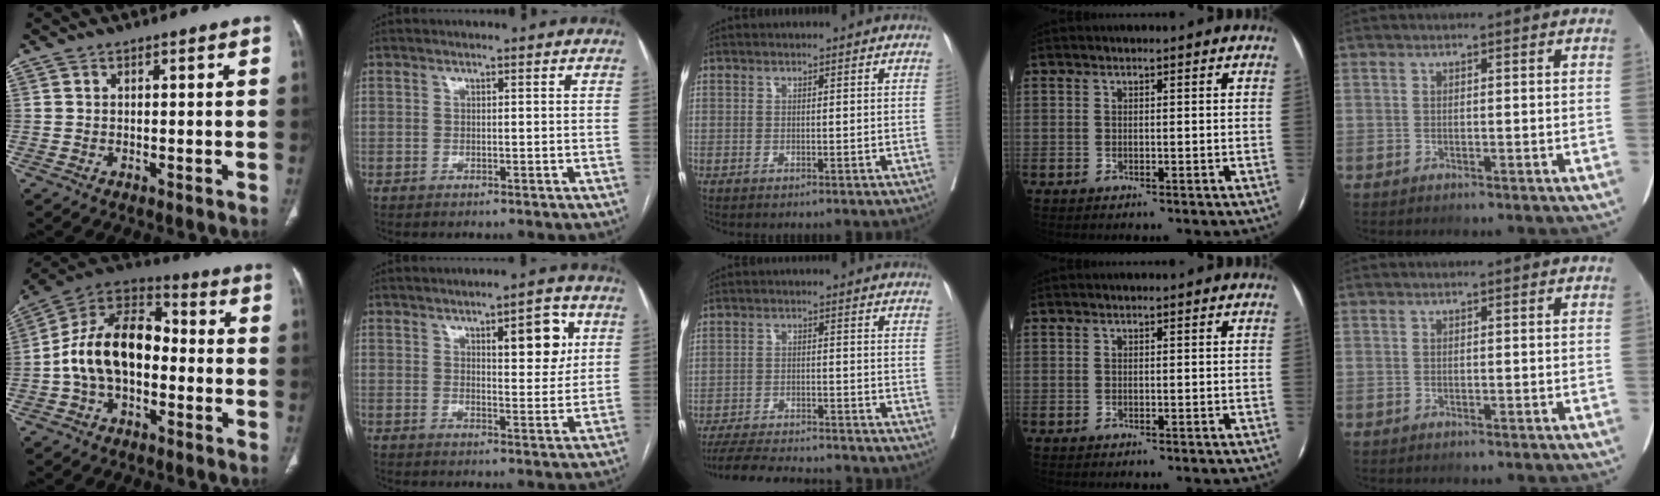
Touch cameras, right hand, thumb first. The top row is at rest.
{"thumb": {"total": 16.1, "force": [-2.1, 10.3, 12.2], "torque": [-0.202, 0.048, -0.045]}, "index": {"total": 7.5, "force": [3.0, 2.3, 6.5], "torque": [-0.085, 0.001, 0.040]}, "middle": {"total": 15.0, "force": [-13.8, 2.1, 5.6], "torque": [-0.098, -0.016, -0.195]}}